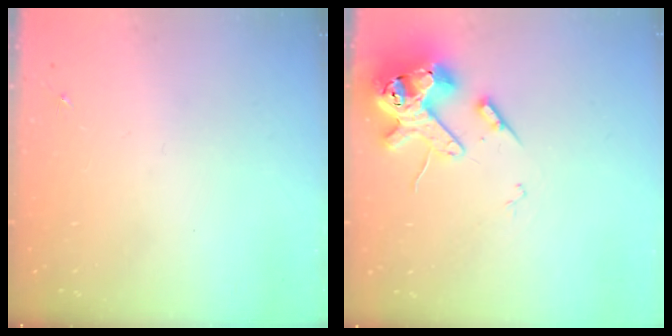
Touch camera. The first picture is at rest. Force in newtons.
{"total": 15.0, "press": 14.9, "slide": 2.1}